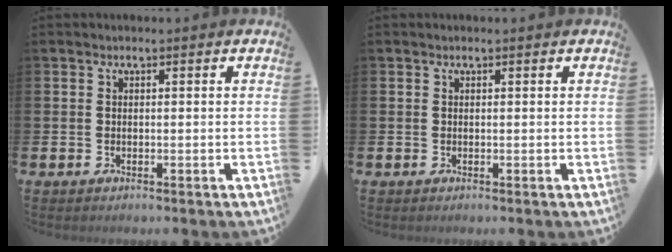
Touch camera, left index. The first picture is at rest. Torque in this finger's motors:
{"motor_torque": [-0.43, -0.67, -0.06, -0.01]}